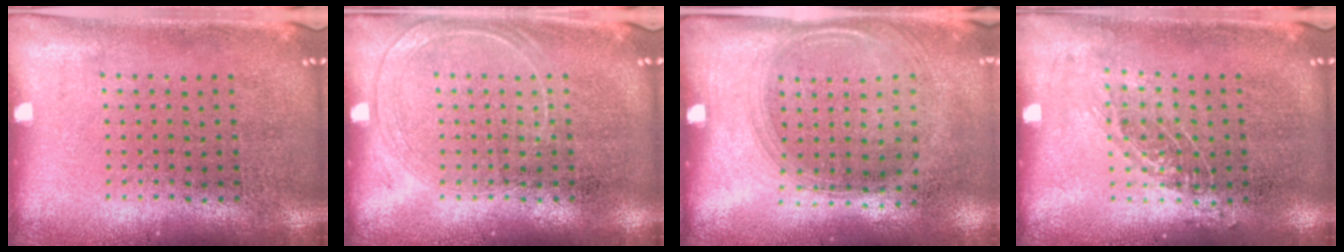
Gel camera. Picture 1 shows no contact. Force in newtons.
{"total": 1.2, "press": 1.2, "slide": 0.2}
{"total": 1.4, "press": 1.2, "slide": 0.7}
{"total": 0.9, "press": 0.8, "slide": 0.4}